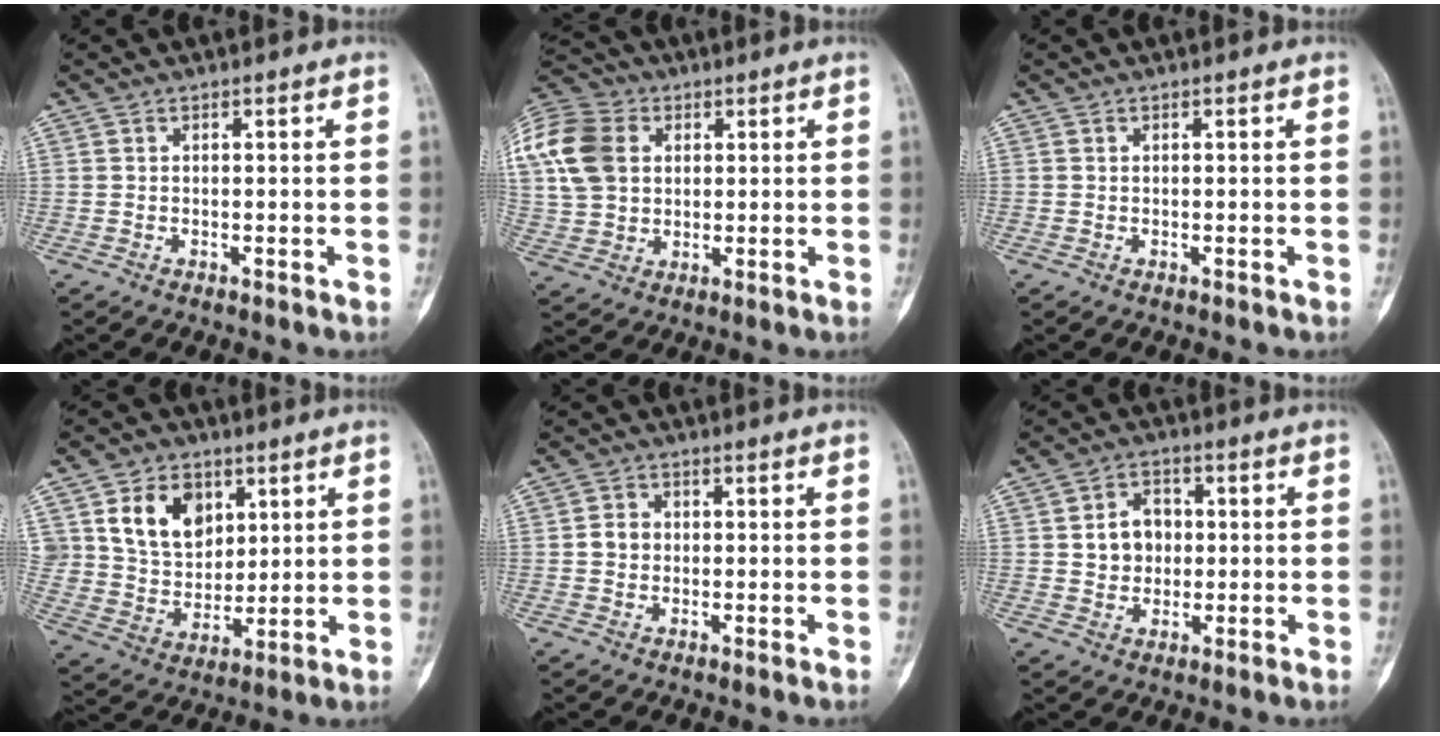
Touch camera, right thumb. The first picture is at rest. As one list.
[{"total": 20.7, "force": [5.5, 15.7, 12.3], "torque": [-0.287, 0.035, 0.109]}, {"total": 0.0}, {"total": 13.3, "force": [5.3, 10.0, 6.9], "torque": [-0.081, -0.024, 0.108]}, {"total": 3.0, "force": [-0.1, 2.7, 1.3], "torque": [-0.008, 0.007, -0.005]}, {"total": 6.8, "force": [0.6, 5.8, 3.6], "torque": [-0.026, 0.007, 0.007]}]